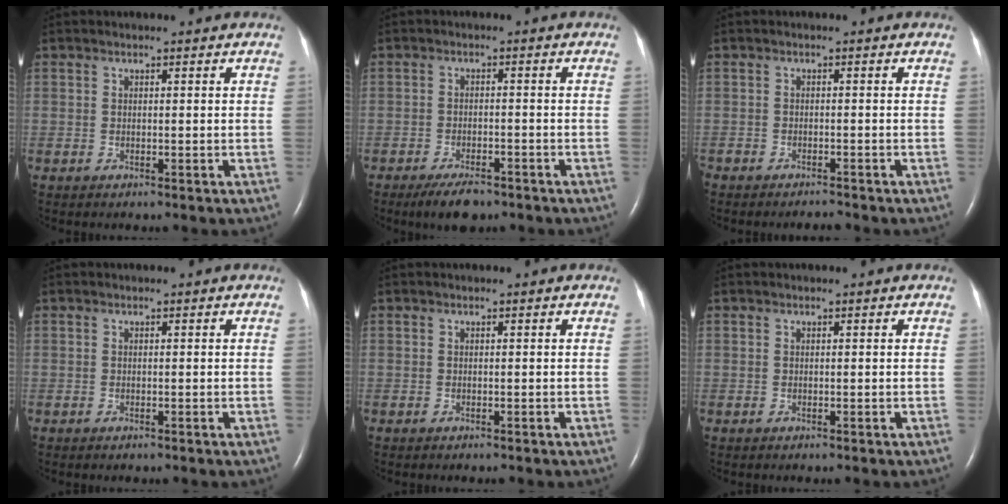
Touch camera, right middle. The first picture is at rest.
{"total": 4.9, "force": [-3.7, 1.7, 2.8], "torque": [-0.054, -0.004, -0.058]}
{"total": 1.8, "force": [-1.7, 0.4, 0.4], "torque": [-0.011, -0.005, -0.026]}
{"total": 0.0}
{"total": 0.0}
{"total": 0.0}